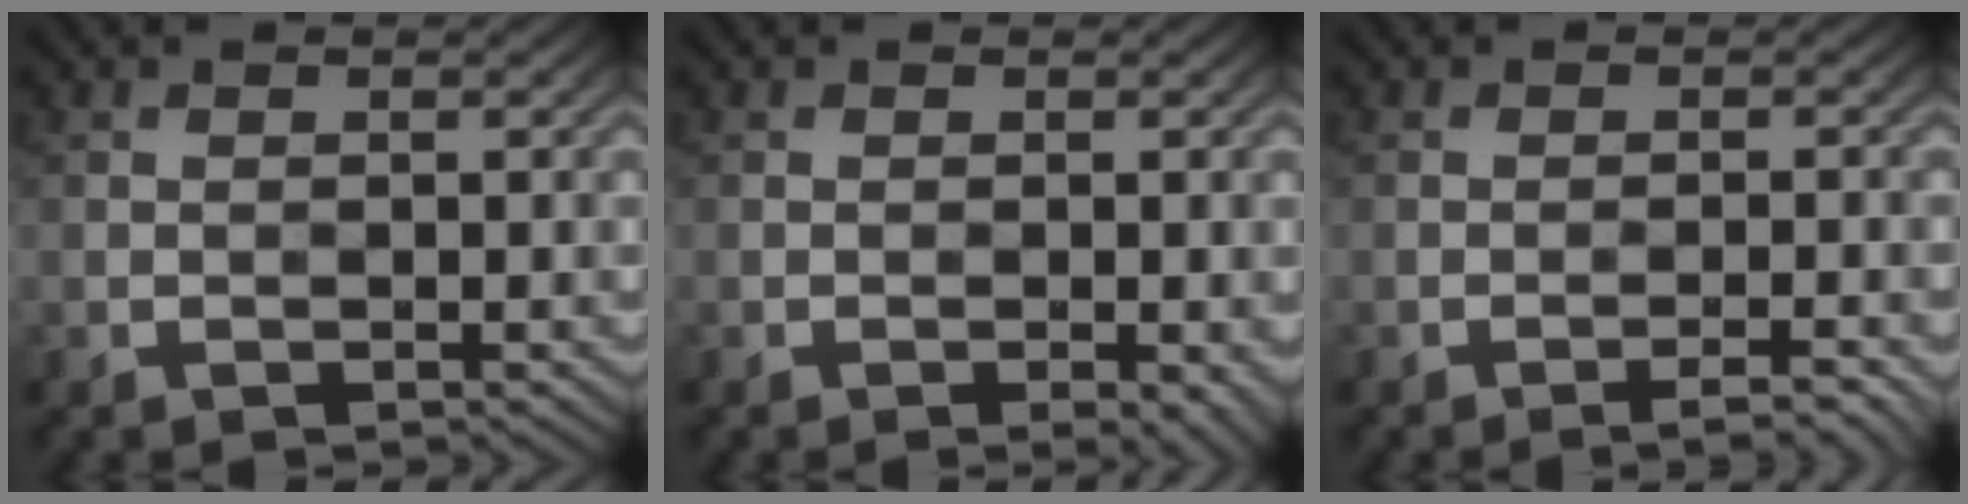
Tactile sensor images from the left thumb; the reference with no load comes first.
{"total": 1.6, "force": [-0.5, 0.2, 1.5], "torque": [-0.021, -0.001, -0.006]}
{"total": 2.5, "force": [-1.5, 0.2, 2.0], "torque": [-0.029, 0.011, -0.028]}